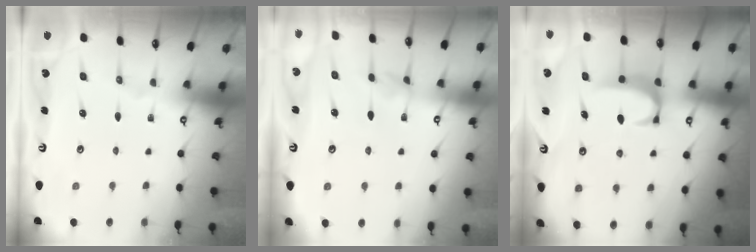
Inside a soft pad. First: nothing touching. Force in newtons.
{"total": 1.1, "press": 0.9, "slide": 0.5}
{"total": 1.9, "press": 1.8, "slide": 0.6}